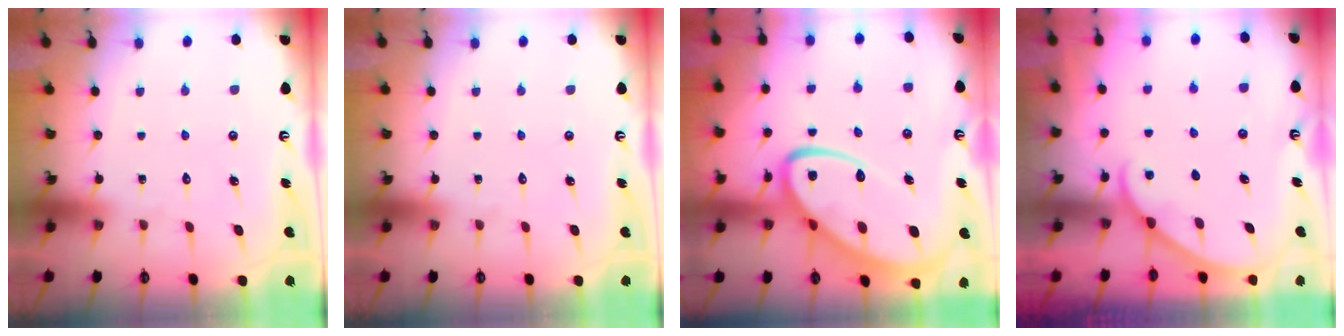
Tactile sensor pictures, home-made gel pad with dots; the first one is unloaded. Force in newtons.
{"total": 0.0}
{"total": 14.1, "press": 14.1, "slide": 1.2}
{"total": 1.8, "press": 1.8, "slide": 0.1}